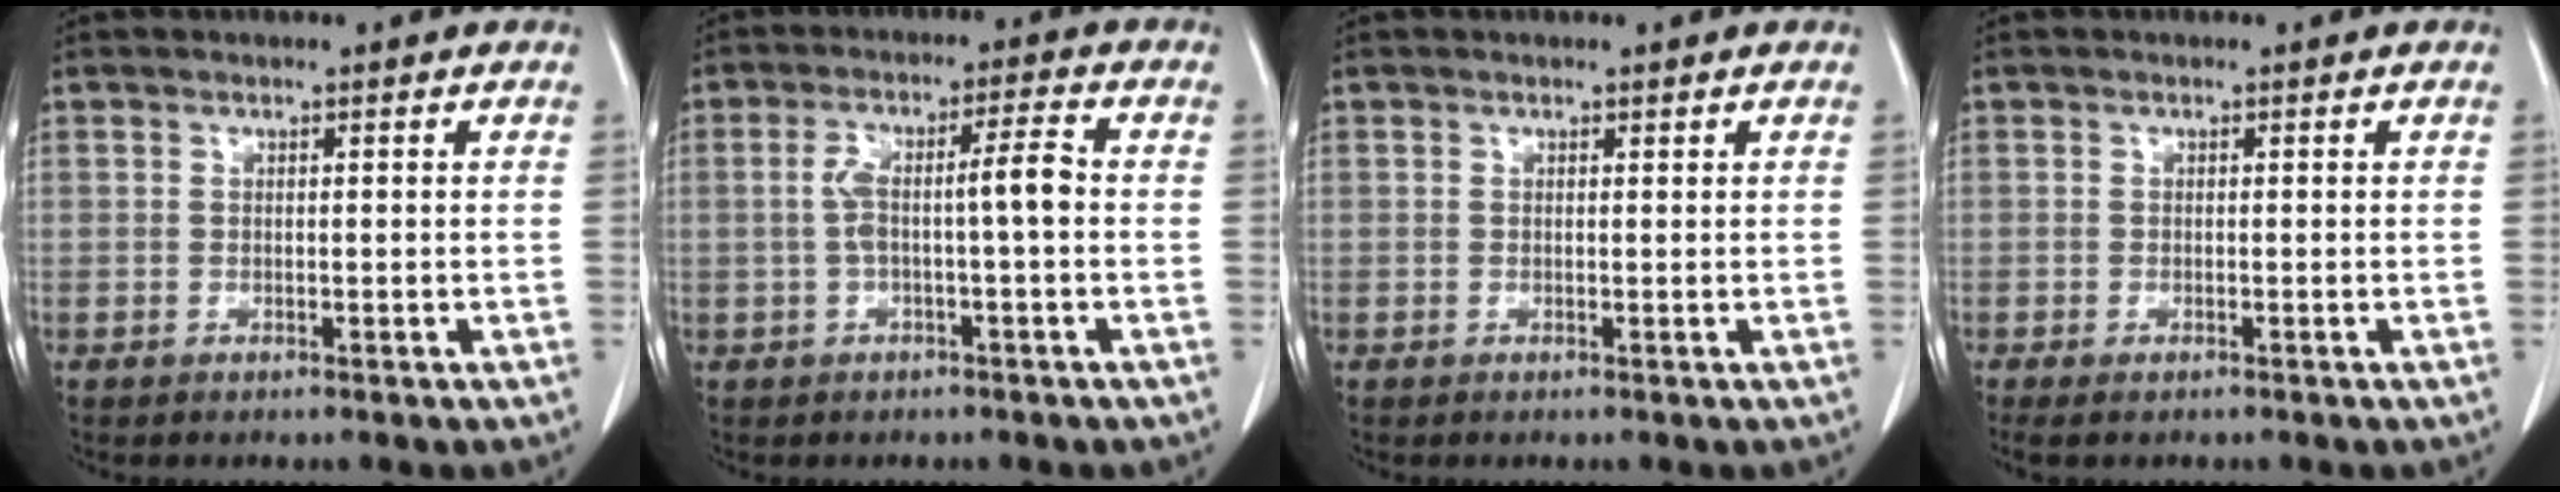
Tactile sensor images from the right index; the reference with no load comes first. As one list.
[{"total": 6.1, "force": [-0.4, 0.7, 6.0], "torque": [-0.116, 0.026, -0.004]}, {"total": 0.0}, {"total": 1.4, "force": [-1.0, 0.4, 0.9], "torque": [-0.012, -0.003, -0.013]}]